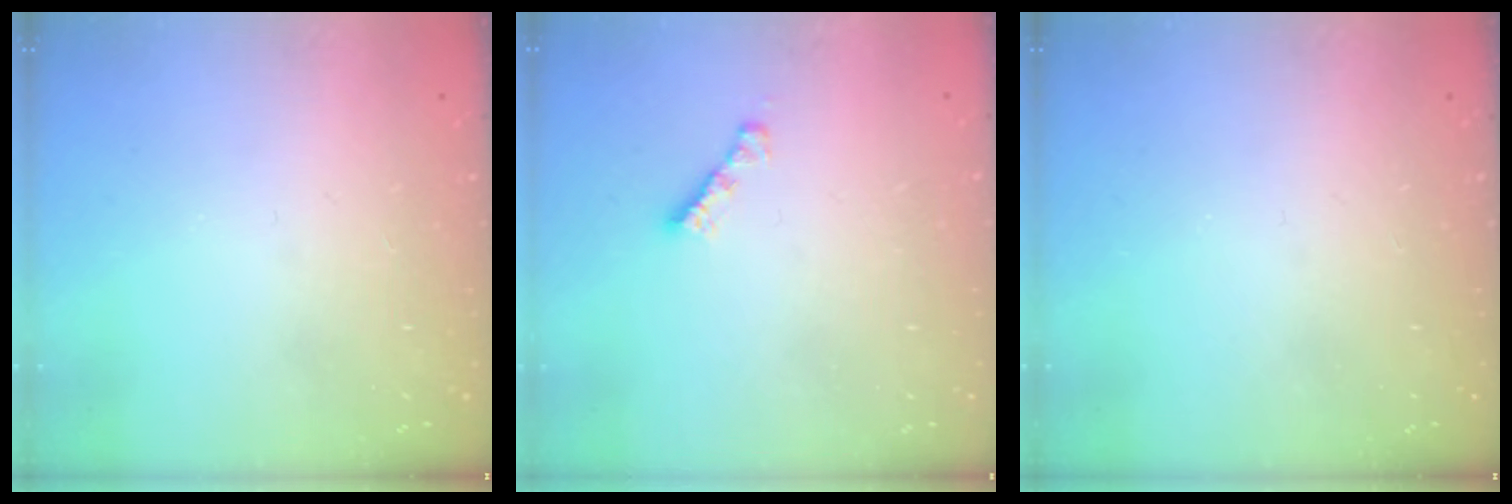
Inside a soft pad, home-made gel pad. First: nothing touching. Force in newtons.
{"total": 2.7, "press": 2.7, "slide": 0.3}
{"total": 0.0}